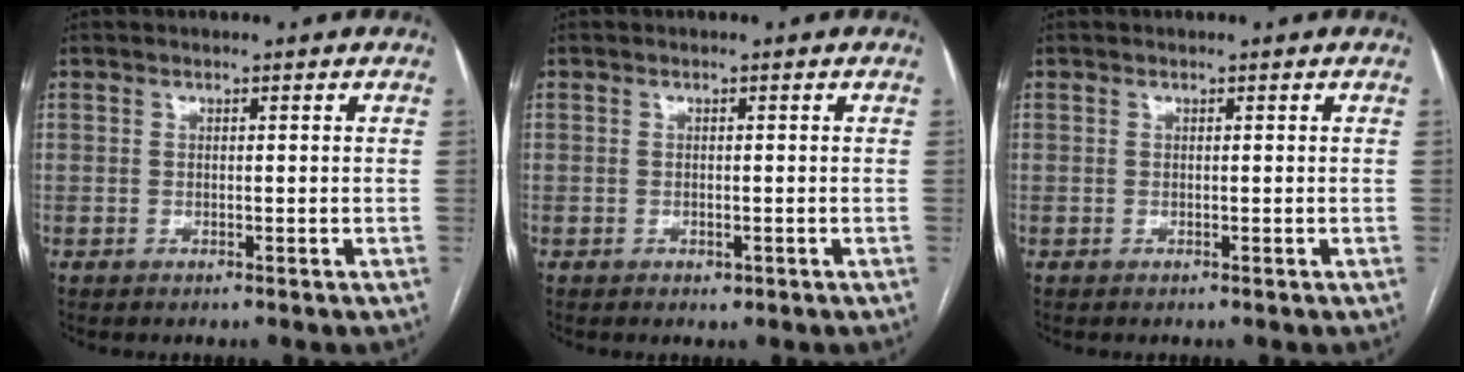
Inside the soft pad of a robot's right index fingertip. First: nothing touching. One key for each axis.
{"total": 0.9, "fx": -0.5, "fy": 0.6, "fz": 0.5, "tx": -0.007, "ty": 0.001, "tz": -0.003}
{"total": 0.0}